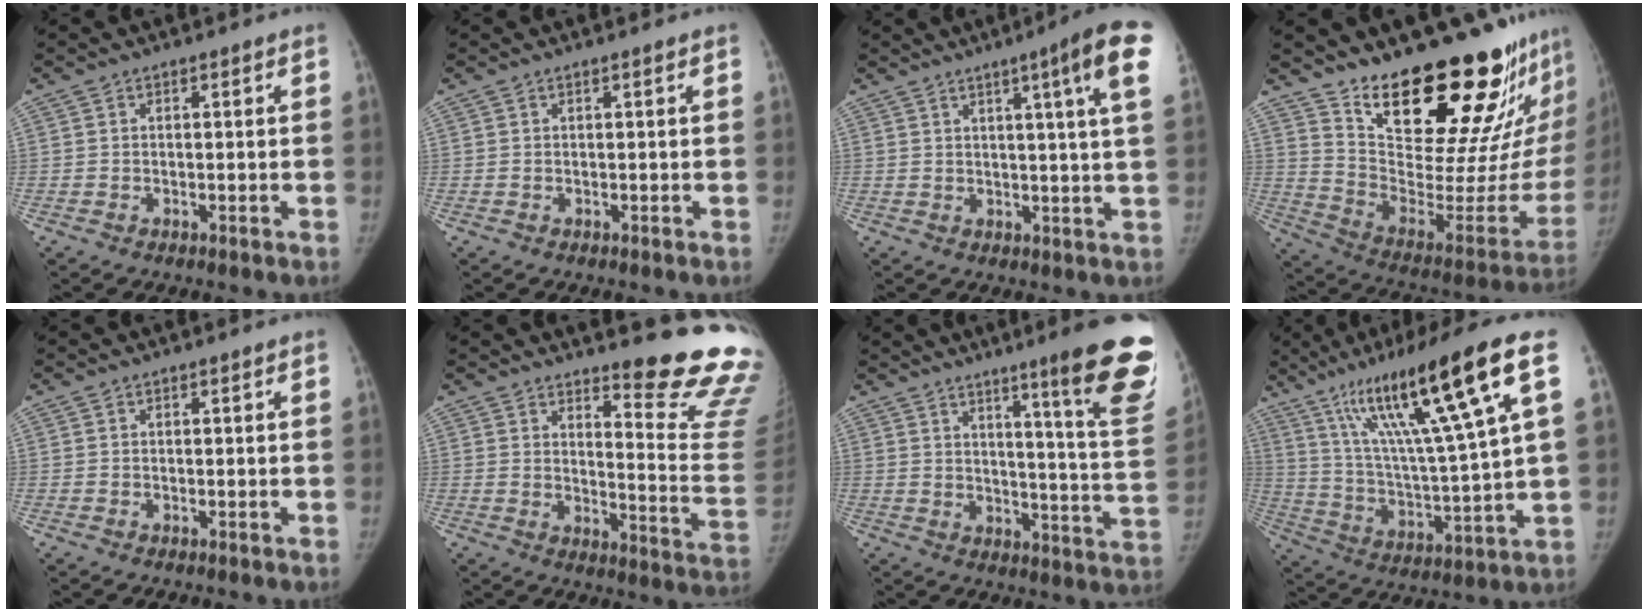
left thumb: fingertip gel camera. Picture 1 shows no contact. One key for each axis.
{"total": 0.0}
{"total": 10.7, "fx": 4.7, "fy": 0.1, "fz": 9.6, "tx": -0.122, "ty": -0.016, "tz": 0.048}
{"total": 29.2, "fx": 22.2, "fy": 8.7, "fz": 16.8, "tx": -0.218, "ty": -0.154, "tz": 0.331}
{"total": 0.0}
{"total": 17.1, "fx": 15.0, "fy": 1.8, "fz": 8.0, "tx": -0.073, "ty": -0.188, "tz": 0.177}
{"total": 18.8, "fx": 11.5, "fy": 1.2, "fz": 14.8, "tx": -0.161, "ty": -0.076, "tz": 0.151}
{"total": 22.9, "fx": 10.9, "fy": 2.5, "fz": 20.0, "tx": -0.338, "ty": -0.025, "tz": 0.187}